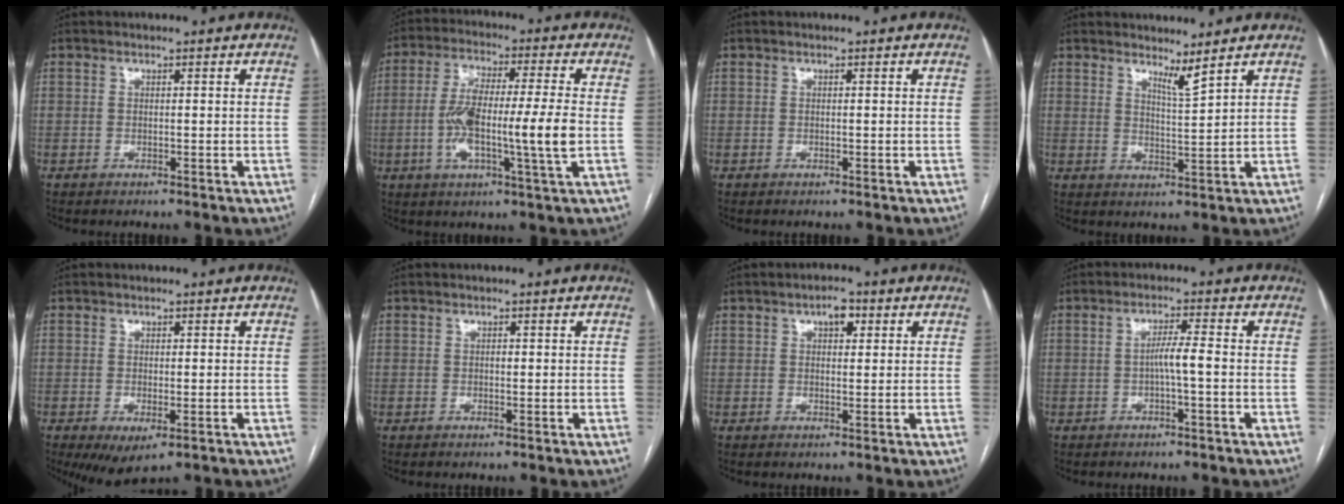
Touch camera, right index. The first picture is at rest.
{"total": 13.1, "force": [-1.9, 0.4, 13.0], "torque": [-0.245, 0.003, -0.040]}
{"total": 0.0}
{"total": 2.7, "force": [2.4, -0.7, 1.1], "torque": [-0.023, -0.019, 0.049]}
{"total": 4.7, "force": [-2.2, 1.8, 3.7], "torque": [-0.053, -0.012, -0.022]}
{"total": 0.5, "force": [0.1, 0.3, 0.4], "torque": [-0.007, 0.000, 0.001]}
{"total": 3.0, "force": [1.4, 1.5, 2.3], "torque": [-0.035, 0.013, 0.021]}
{"total": 3.2, "force": [-0.6, -0.1, 3.2], "torque": [-0.053, 0.004, -0.011]}